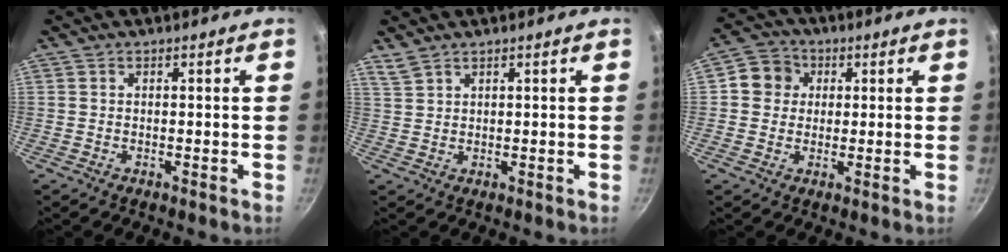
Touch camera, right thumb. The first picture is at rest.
{"total": 2.3, "force": [2.0, 0.7, 0.8], "torque": [-0.019, -0.001, 0.048]}
{"total": 5.5, "force": [1.2, 5.1, 1.7], "torque": [0.005, 0.007, 0.007]}